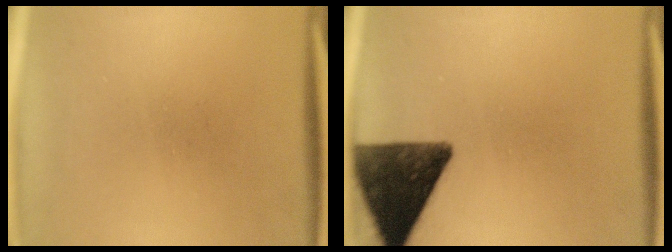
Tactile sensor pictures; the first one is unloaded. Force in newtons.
{"total": 12.8}